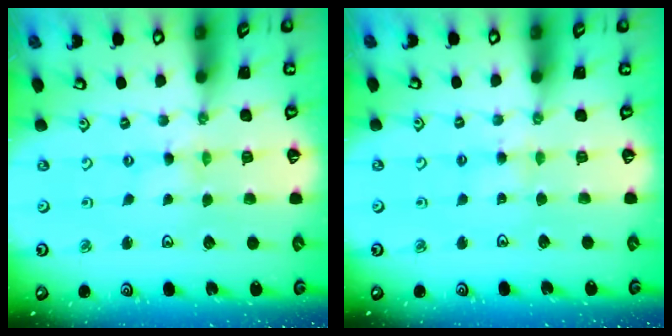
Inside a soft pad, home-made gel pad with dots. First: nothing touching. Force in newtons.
{"total": 4.1, "press": 4.1, "slide": 0.7}